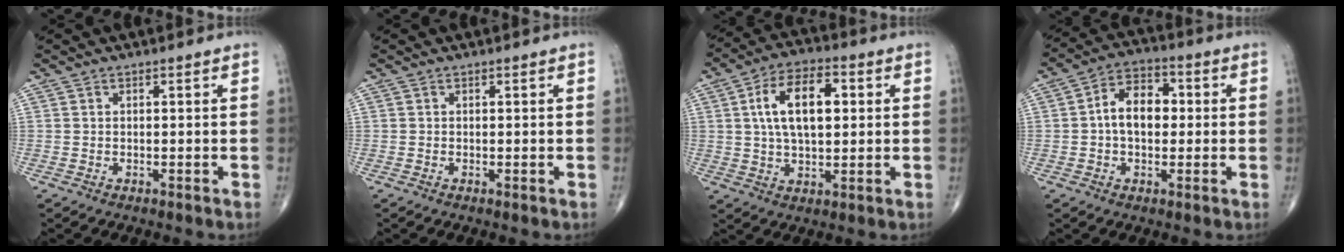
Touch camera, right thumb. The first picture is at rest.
{"total": 0.0}
{"total": 12.9, "force": [2.6, 6.7, 10.7], "torque": [-0.175, 0.007, 0.041]}
{"total": 9.0, "force": [0.4, 5.9, 6.8], "torque": [-0.097, 0.021, -0.003]}